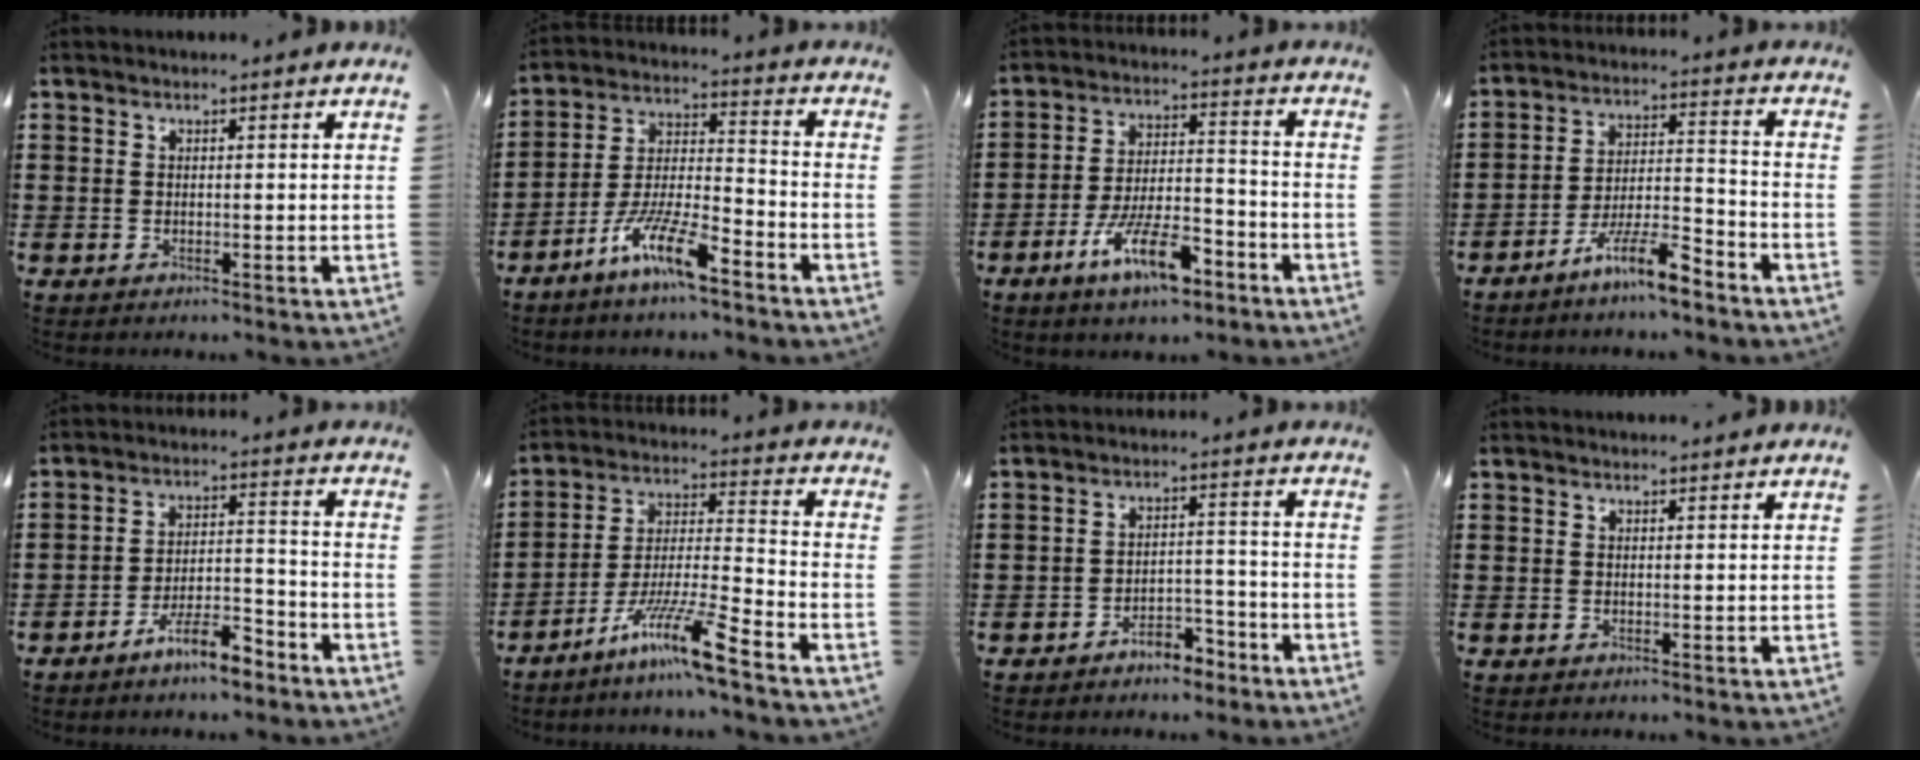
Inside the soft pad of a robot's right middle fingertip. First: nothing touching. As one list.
[{"total": 9.9, "force": [-7.1, 1.7, 6.7], "torque": [-0.144, -0.001, -0.137]}, {"total": 10.5, "force": [-6.3, 3.3, 7.7], "torque": [-0.156, 0.003, -0.119]}, {"total": 8.8, "force": [-6.7, 1.0, 5.5], "torque": [-0.111, -0.001, -0.130]}, {"total": 7.1, "force": [-5.7, 1.4, 4.0], "torque": [-0.081, 0.004, -0.110]}, {"total": 11.0, "force": [-8.3, 0.1, 7.3], "torque": [-0.142, -0.001, -0.164]}, {"total": 4.3, "force": [-4.0, 1.1, 1.0], "torque": [-0.019, 0.011, -0.082]}, {"total": 0.7, "force": [0.7, -0.1, 0.1], "torque": [0.004, -0.005, 0.011]}]